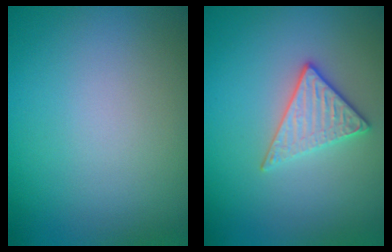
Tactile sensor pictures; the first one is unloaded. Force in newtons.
{"total": 2.7, "press": 2.6, "slide": 1.0}